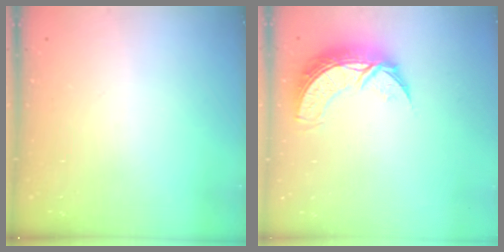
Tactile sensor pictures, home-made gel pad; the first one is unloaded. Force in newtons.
{"total": 9.2, "press": 9.2, "slide": 0.6}